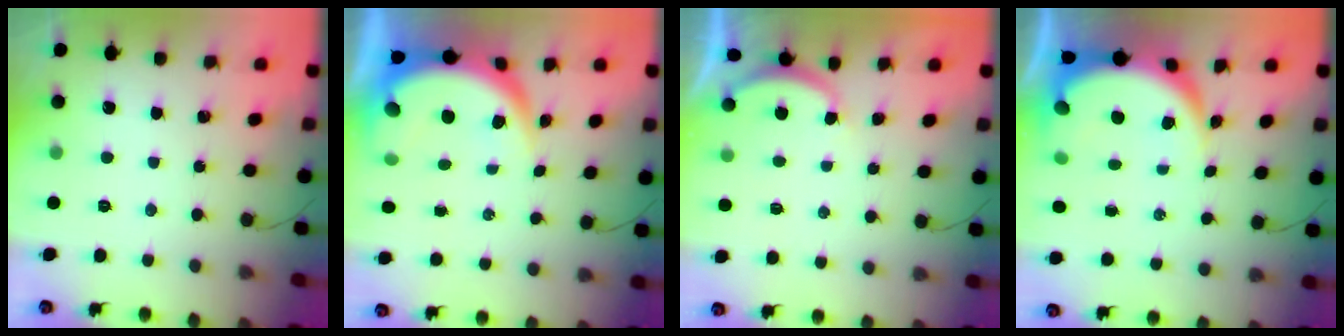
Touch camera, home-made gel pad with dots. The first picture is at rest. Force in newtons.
{"total": 8.3, "press": 8.3, "slide": 0.6}
{"total": 2.9, "press": 2.8, "slide": 0.6}
{"total": 7.8, "press": 7.6, "slide": 1.5}